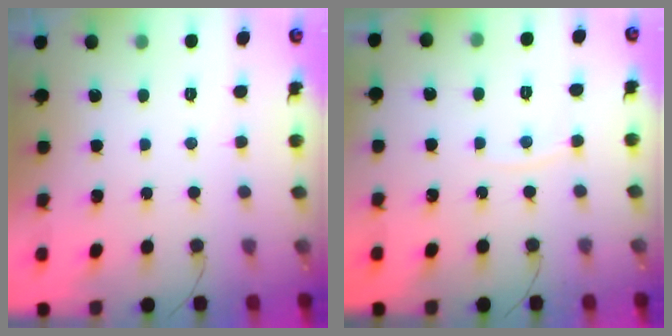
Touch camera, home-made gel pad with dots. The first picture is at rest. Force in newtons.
{"total": 2.7, "press": 2.7, "slide": 0.3}